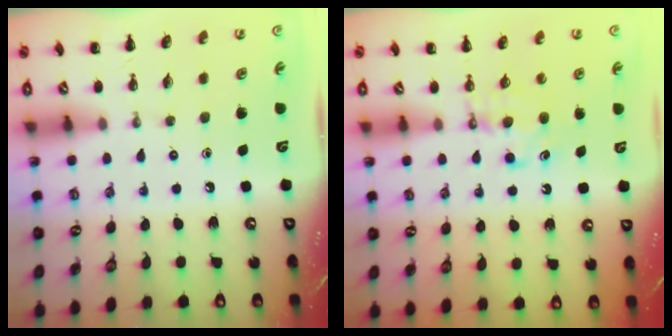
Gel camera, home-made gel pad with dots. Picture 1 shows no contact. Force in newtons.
{"total": 5.5, "press": 5.3, "slide": 1.2}